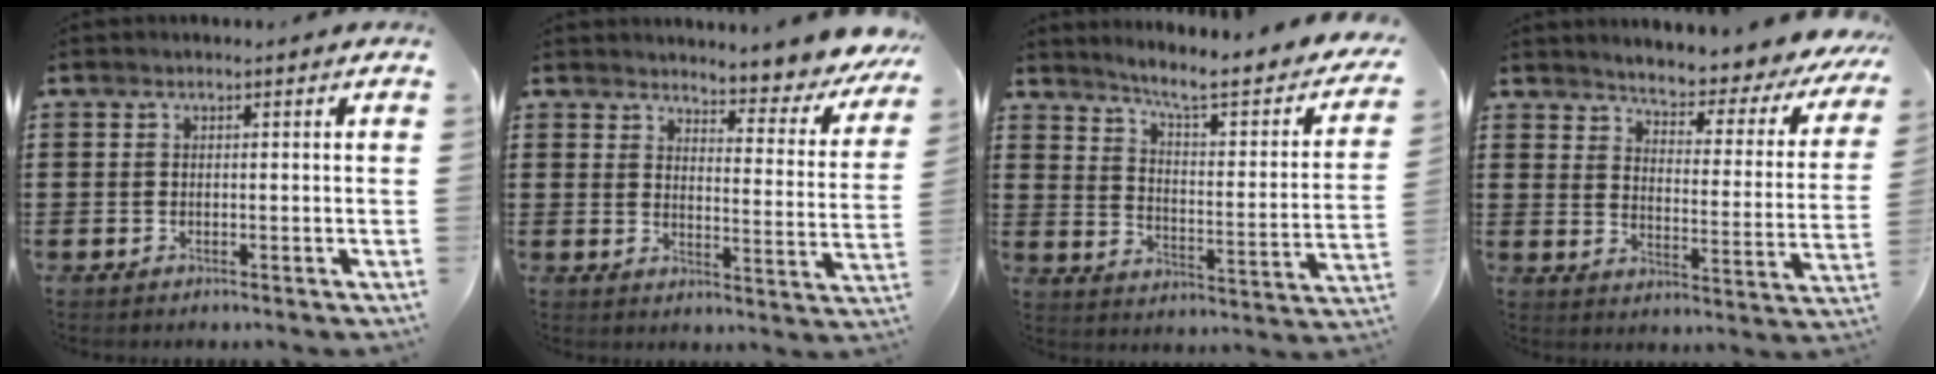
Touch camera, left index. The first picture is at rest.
{"total": 4.9, "force": [4.8, 0.0, 1.3], "torque": [-0.035, -0.042, 0.078]}
{"total": 6.2, "force": [4.9, 0.1, 3.9], "torque": [-0.090, -0.039, 0.071]}
{"total": 4.0, "force": [3.7, -0.2, 1.5], "torque": [-0.043, -0.039, 0.051]}